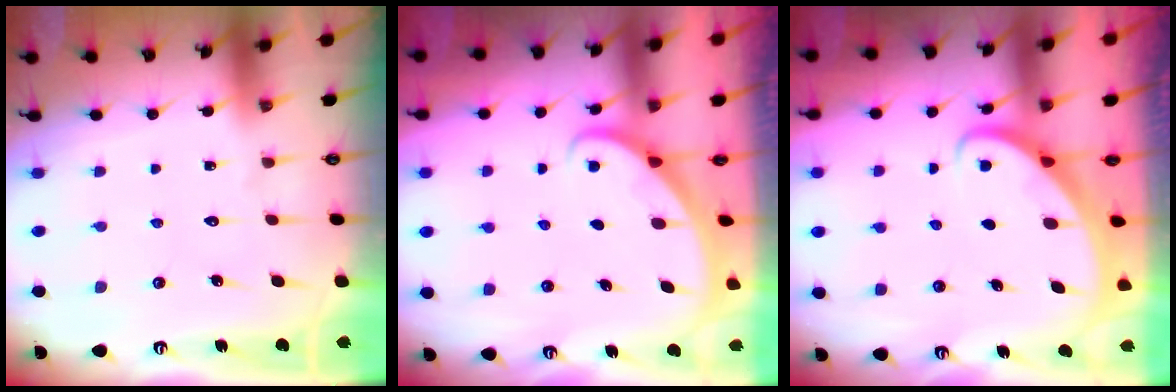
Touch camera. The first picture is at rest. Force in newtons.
{"total": 1.9, "press": 1.9, "slide": 0.1}
{"total": 2.7, "press": 2.7, "slide": 0.2}